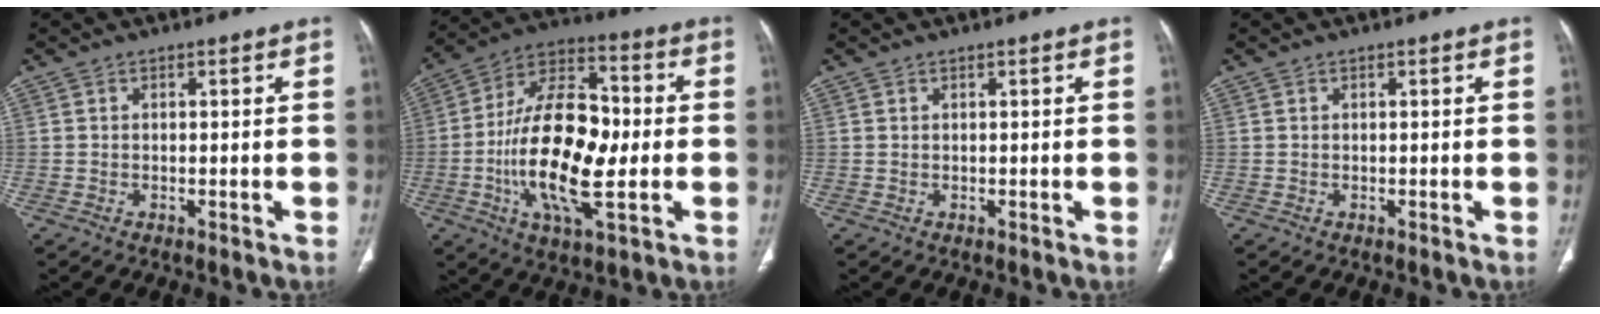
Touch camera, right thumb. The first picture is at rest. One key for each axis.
{"total": 21.0, "fx": -2.4, "fy": 9.7, "fz": 18.4, "tx": -0.322, "ty": 0.020, "tz": -0.043}
{"total": 0.0}
{"total": 0.0}